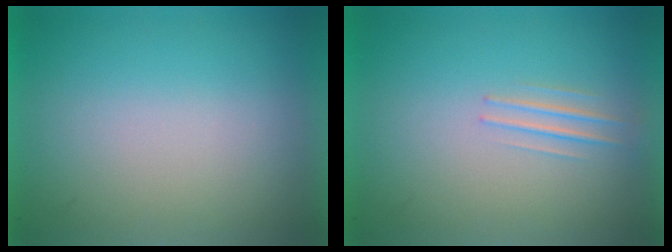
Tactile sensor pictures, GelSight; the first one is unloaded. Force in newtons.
{"total": 1.3}